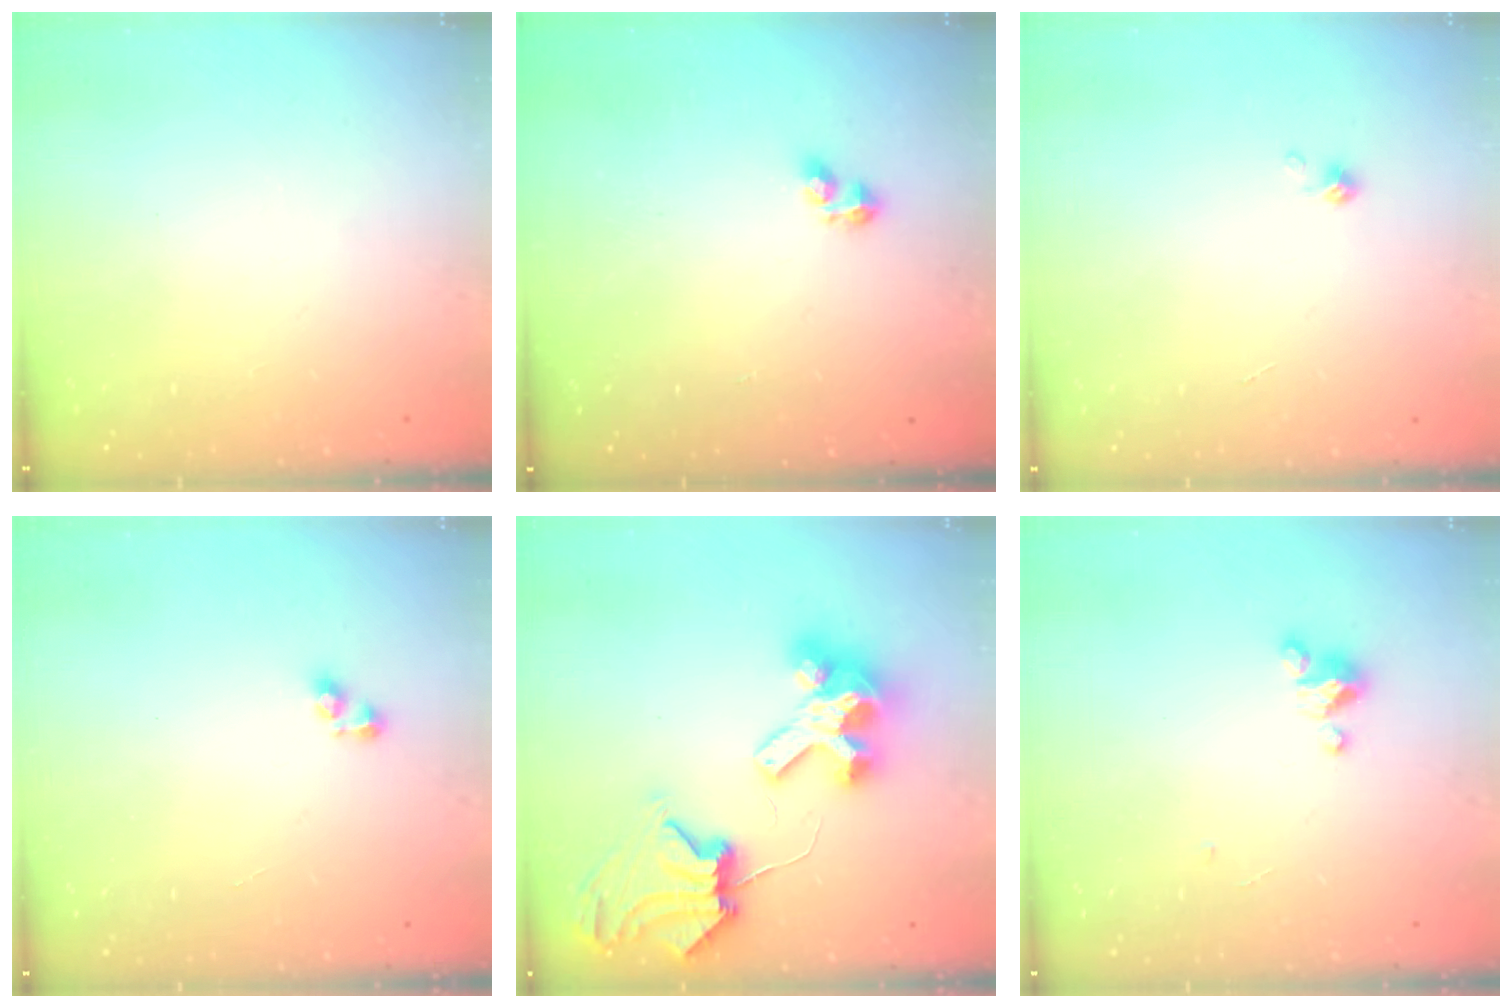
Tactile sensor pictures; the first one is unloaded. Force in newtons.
{"total": 2.3, "press": 2.3, "slide": 0.5}
{"total": 0.0}
{"total": 3.5, "press": 3.5, "slide": 0.1}
{"total": 10.2, "press": 10.1, "slide": 1.5}
{"total": 3.2, "press": 3.2, "slide": 0.3}